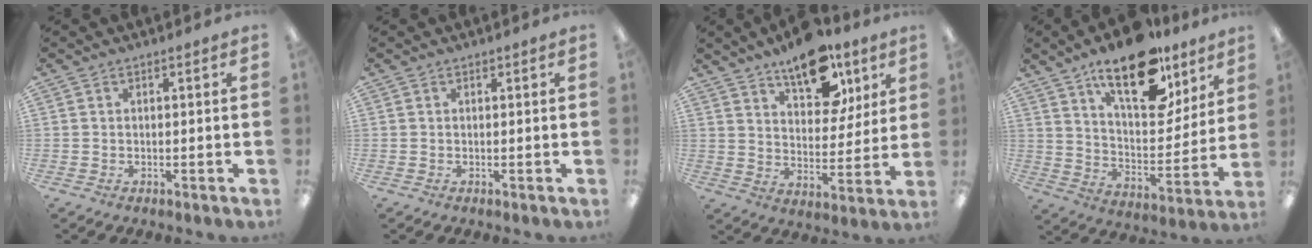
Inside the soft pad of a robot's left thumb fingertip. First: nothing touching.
{"total": 0.0}
{"total": 16.2, "force": [11.1, 8.1, 8.5], "torque": [-0.119, -0.057, 0.193]}
{"total": 20.2, "force": [13.9, 8.7, 11.8], "torque": [-0.183, -0.080, 0.238]}